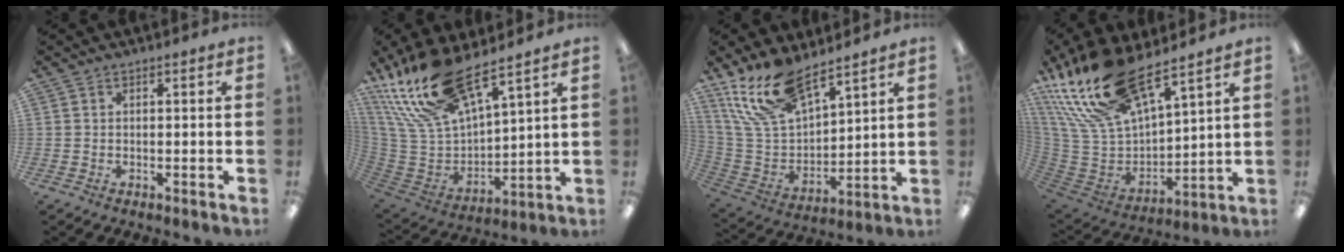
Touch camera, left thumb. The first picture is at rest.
{"total": 21.0, "force": [16.1, 6.5, 11.9], "torque": [-0.266, -0.088, 0.289]}
{"total": 17.1, "force": [12.6, 7.1, 9.2], "torque": [-0.223, -0.061, 0.231]}
{"total": 23.8, "force": [18.1, 8.3, 13.1], "torque": [-0.281, -0.097, 0.324]}